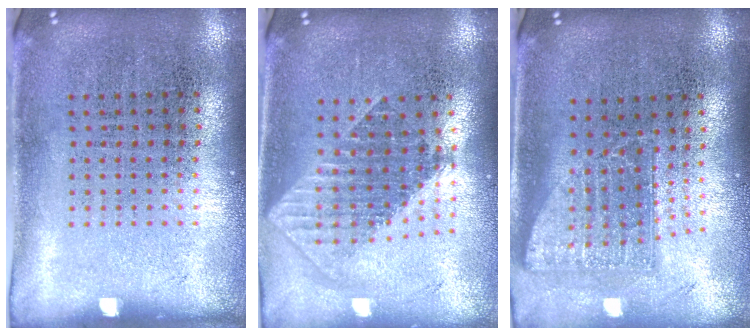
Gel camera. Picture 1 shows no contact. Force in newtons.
{"total": 1.8, "press": 1.5, "slide": 1.1}
{"total": 1.7, "press": 1.3, "slide": 1.1}